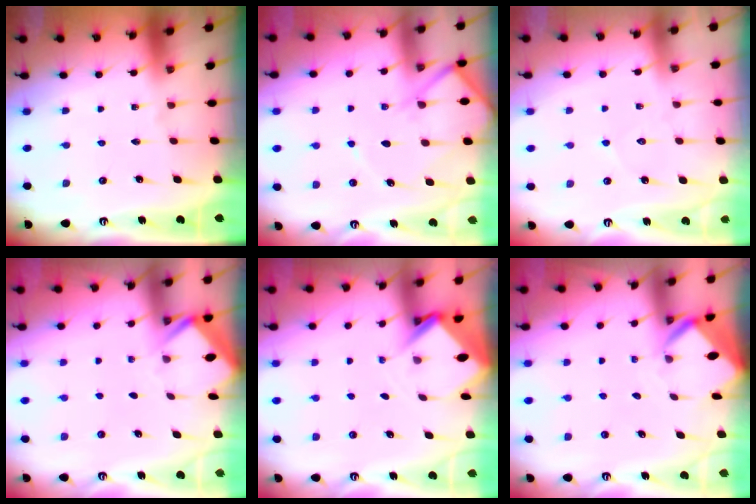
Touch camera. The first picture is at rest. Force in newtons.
{"total": 8.5, "press": 8.4, "slide": 0.9}
{"total": 3.6, "press": 3.6, "slide": 0.3}
{"total": 3.4, "press": 3.4, "slide": 0.4}
{"total": 3.6, "press": 3.6, "slide": 0.2}
{"total": 3.4, "press": 3.4, "slide": 0.1}